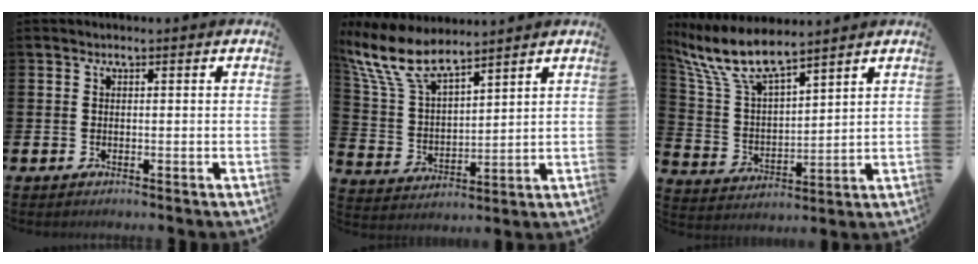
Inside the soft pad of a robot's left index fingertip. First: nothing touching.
{"total": 9.4, "force": [8.0, 2.8, 4.1], "torque": [-0.119, -0.033, 0.149]}
{"total": 9.5, "force": [8.2, 2.0, 4.3], "torque": [-0.119, -0.036, 0.147]}